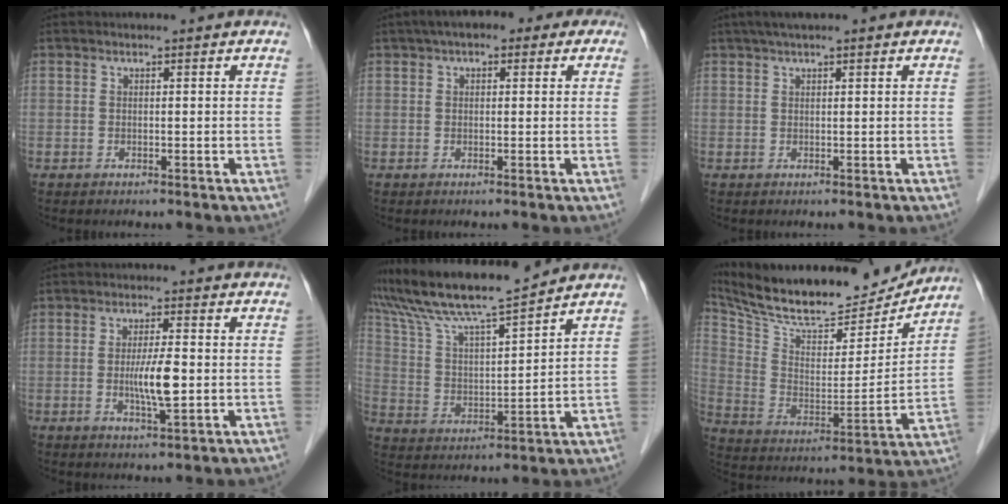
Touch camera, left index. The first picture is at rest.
{"total": 6.5, "force": [3.7, 3.2, 4.3], "torque": [-0.059, 0.046, 0.047]}
{"total": 3.5, "force": [2.6, 0.3, 2.2], "torque": [-0.038, 0.027, 0.046]}
{"total": 5.3, "force": [-0.5, 0.5, 5.2], "torque": [-0.102, -0.009, -0.009]}
{"total": 13.3, "force": [12.2, -0.6, 5.3], "torque": [-0.112, 0.008, 0.226]}
{"total": 21.9, "force": [20.0, 4.7, 7.8], "torque": [-0.148, -0.011, 0.317]}